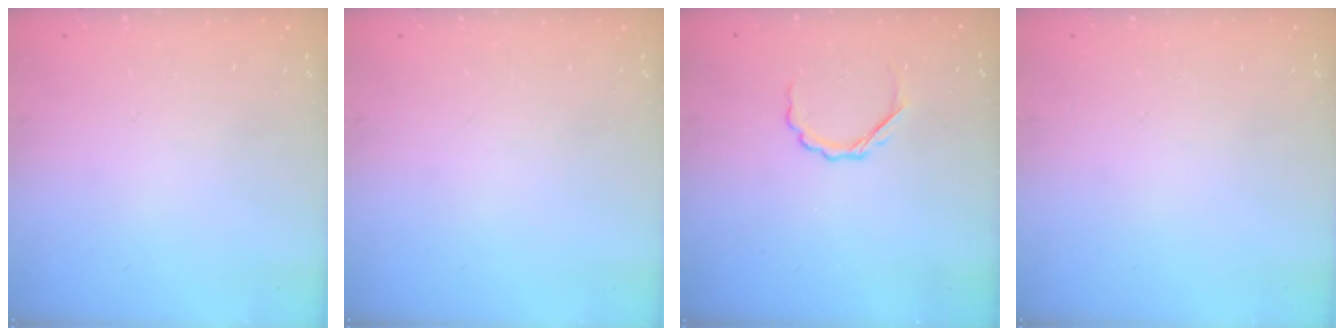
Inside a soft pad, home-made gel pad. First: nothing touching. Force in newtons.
{"total": 0.0}
{"total": 3.7, "press": 3.5, "slide": 1.1}
{"total": 0.0}